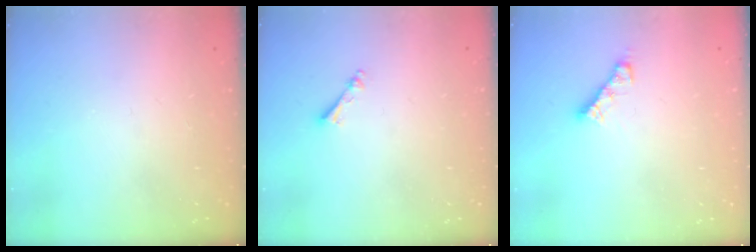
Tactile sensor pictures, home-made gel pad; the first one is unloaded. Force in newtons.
{"total": 2.5, "press": 2.5, "slide": 0.3}
{"total": 4.8, "press": 4.8, "slide": 0.3}